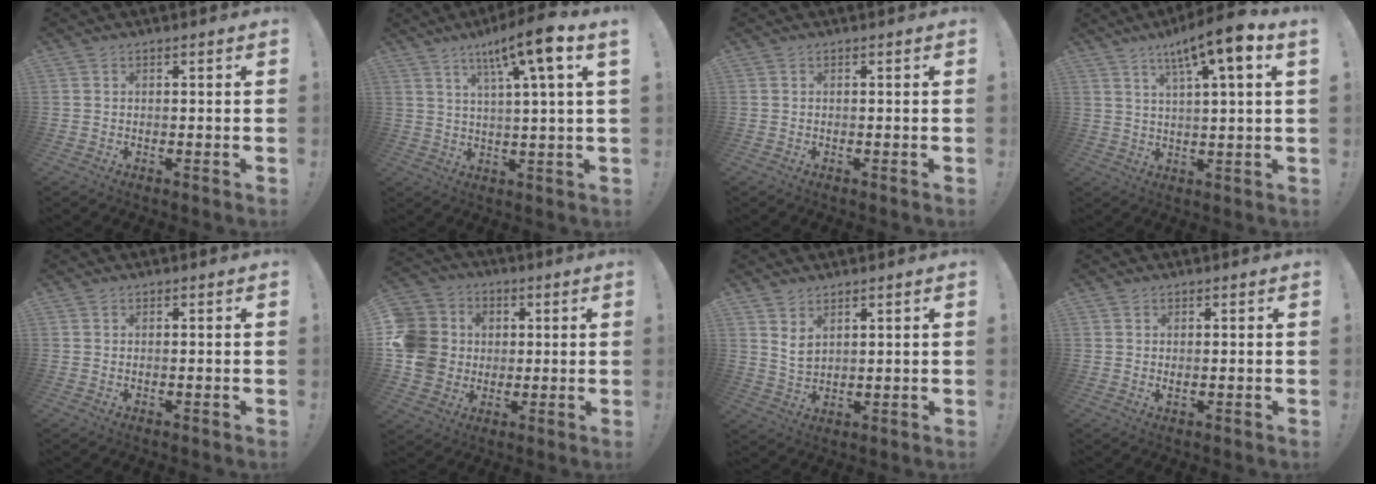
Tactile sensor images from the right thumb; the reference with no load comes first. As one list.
[{"total": 11.9, "force": [5.6, 0.1, 10.5], "torque": [-0.172, -0.030, 0.076]}, {"total": 0.0}, {"total": 10.3, "force": [5.7, 0.6, 8.6], "torque": [-0.137, -0.030, 0.086]}, {"total": 0.0}, {"total": 14.2, "force": [0.8, 12.9, 5.8], "torque": [-0.112, 0.006, 0.025]}, {"total": 5.0, "force": [3.2, 2.7, 2.7], "torque": [-0.037, -0.019, 0.058]}, {"total": 0.9, "force": [0.7, 0.4, 0.5], "torque": [0.008, -0.007, 0.009]}]